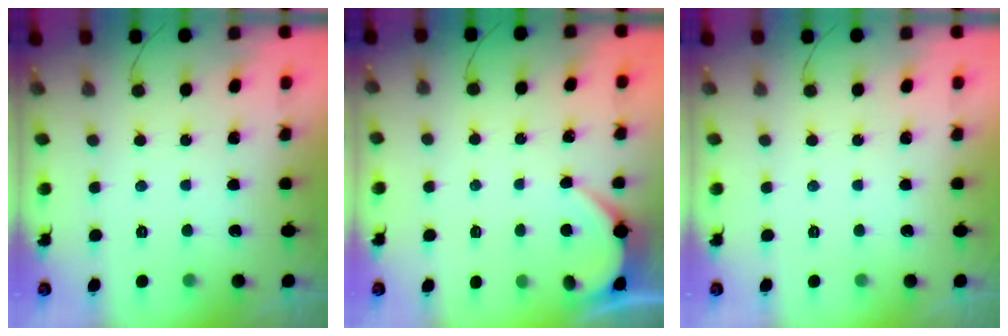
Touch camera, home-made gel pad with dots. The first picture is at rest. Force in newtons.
{"total": 1.8, "press": 1.8, "slide": 0.3}
{"total": 0.0}